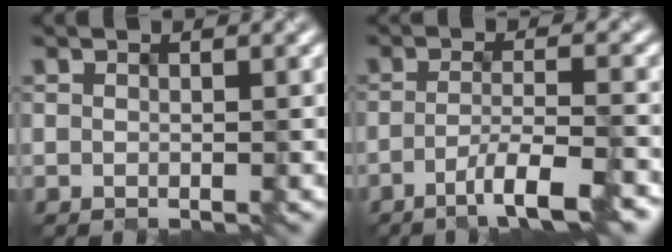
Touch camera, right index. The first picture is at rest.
{"total": 5.1, "force": [-3.0, 0.7, 4.0], "torque": [-0.062, -0.001, -0.051]}